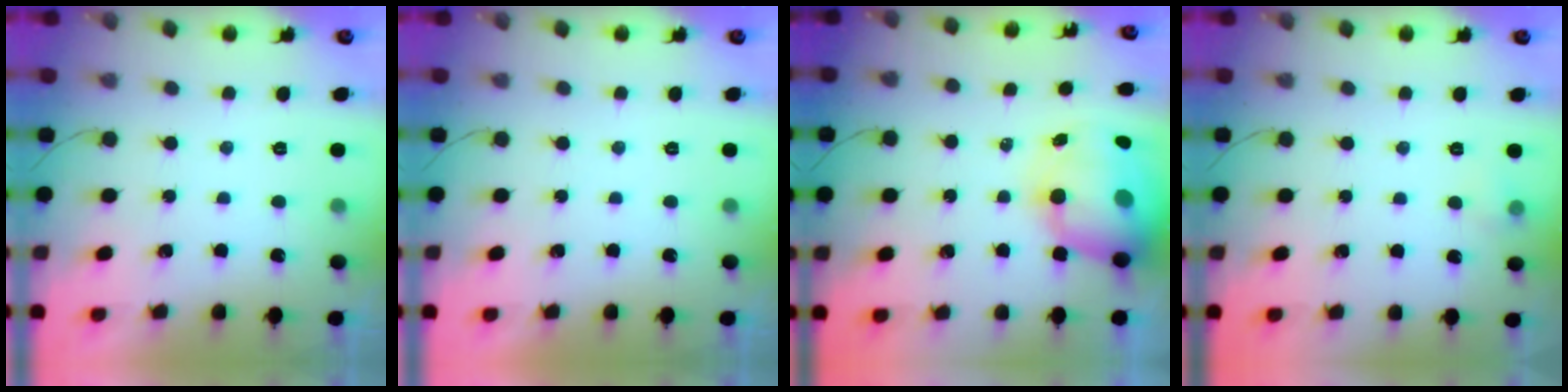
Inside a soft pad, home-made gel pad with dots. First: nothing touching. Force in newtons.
{"total": 0.0}
{"total": 15.4, "press": 14.9, "slide": 3.8}
{"total": 4.3, "press": 4.0, "slide": 1.6}